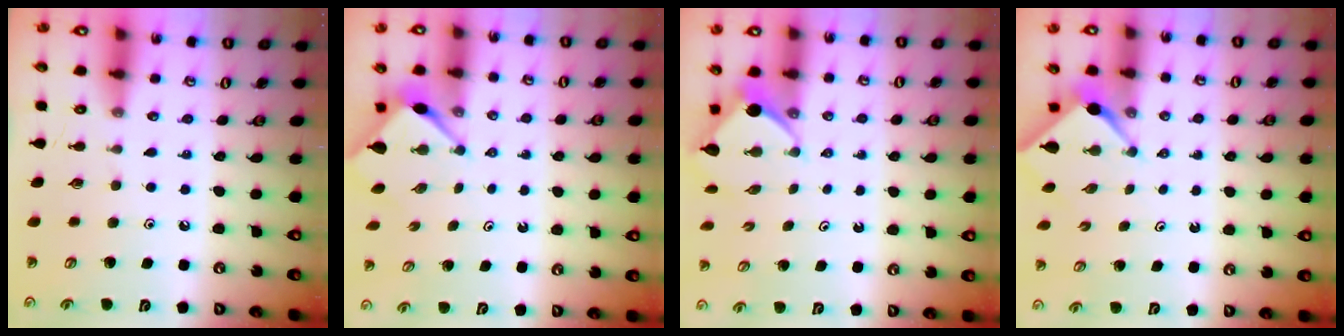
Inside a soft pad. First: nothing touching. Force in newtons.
{"total": 3.0, "press": 3.0, "slide": 0.3}
{"total": 5.4, "press": 5.4, "slide": 0.1}
{"total": 2.6, "press": 2.6, "slide": 0.2}